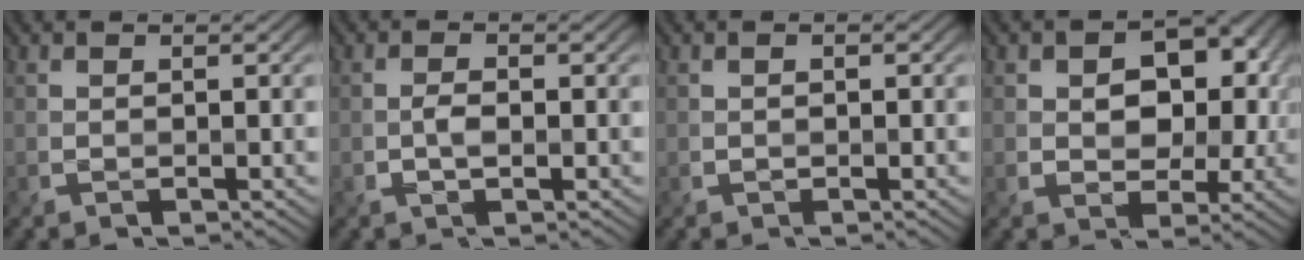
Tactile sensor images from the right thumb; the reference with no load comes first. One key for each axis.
{"total": 1.5, "fx": -0.5, "fy": 0.7, "fz": 1.3, "tx": -0.026, "ty": 0.000, "tz": -0.010}
{"total": 0.7, "fx": 0.1, "fy": 0.3, "fz": 0.6, "tx": -0.007, "ty": 0.000, "tz": 0.004}
{"total": 9.4, "fx": 1.2, "fy": 6.8, "fz": 6.4, "tx": -0.081, "ty": -0.006, "tz": 0.016}